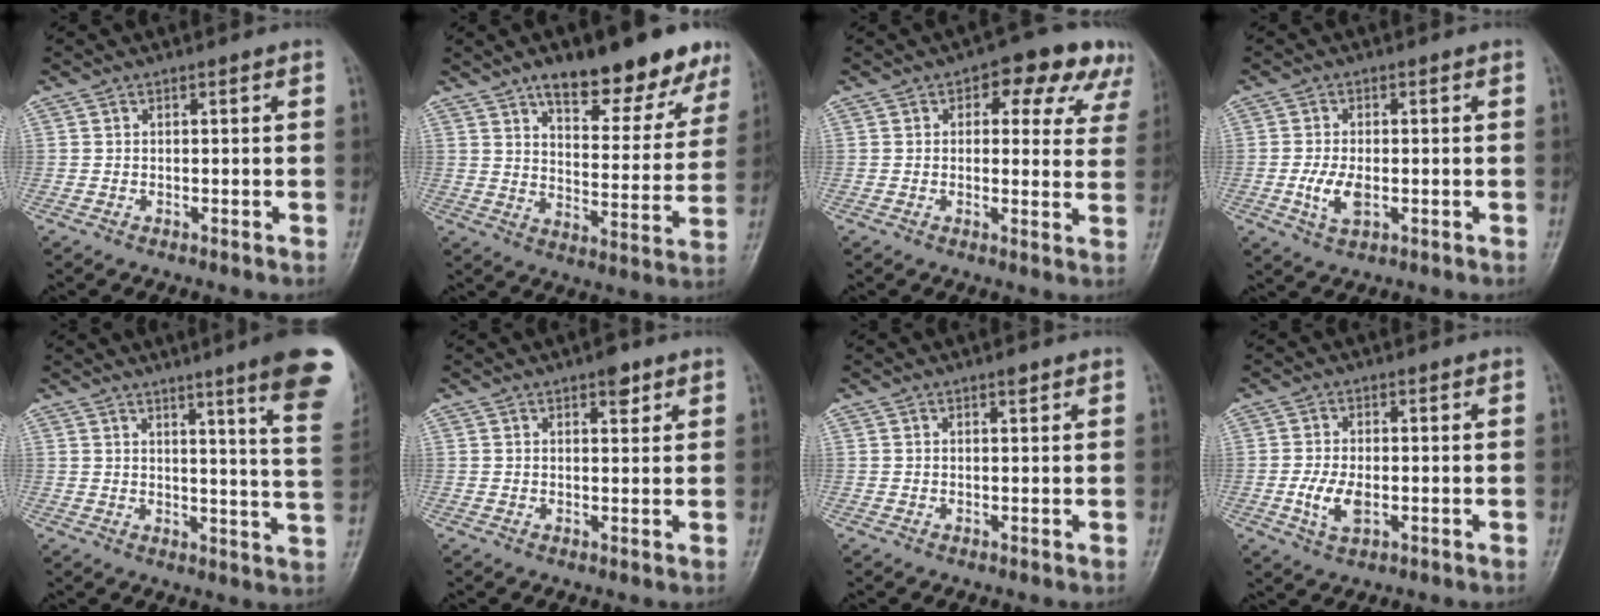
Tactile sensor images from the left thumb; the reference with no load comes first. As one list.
[{"total": 18.9, "force": [13.1, 6.9, 11.8], "torque": [-0.105, -0.064, 0.186]}, {"total": 11.4, "force": [5.9, 6.4, 7.4], "torque": [-0.030, -0.007, 0.060]}, {"total": 5.0, "force": [-0.9, 2.7, 4.1], "torque": [-0.085, -0.005, -0.015]}, {"total": 16.2, "force": [10.1, 0.6, 12.6], "torque": [-0.138, -0.059, 0.109]}, {"total": 3.0, "force": [1.9, 1.4, 1.9], "torque": [-0.015, -0.008, 0.024]}, {"total": 1.0, "force": [0.7, 0.3, 0.6], "torque": [-0.010, -0.004, 0.011]}, {"total": 5.1, "force": [-1.0, 2.8, 4.2], "torque": [-0.088, -0.004, -0.017]}]